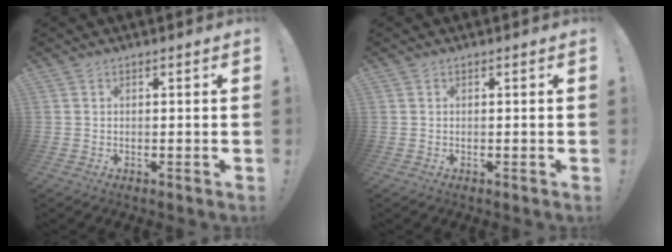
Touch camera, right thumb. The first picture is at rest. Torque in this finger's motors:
{"motor_torque": [0.00, 0.00, -0.02, 0.02, 0.06]}